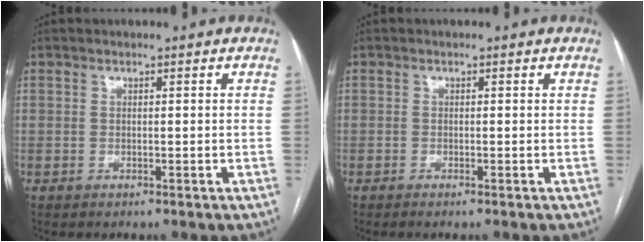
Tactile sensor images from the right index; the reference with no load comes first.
{"total": 0.6, "force": [-0.4, -0.1, 0.4], "torque": [-0.010, 0.000, -0.008]}